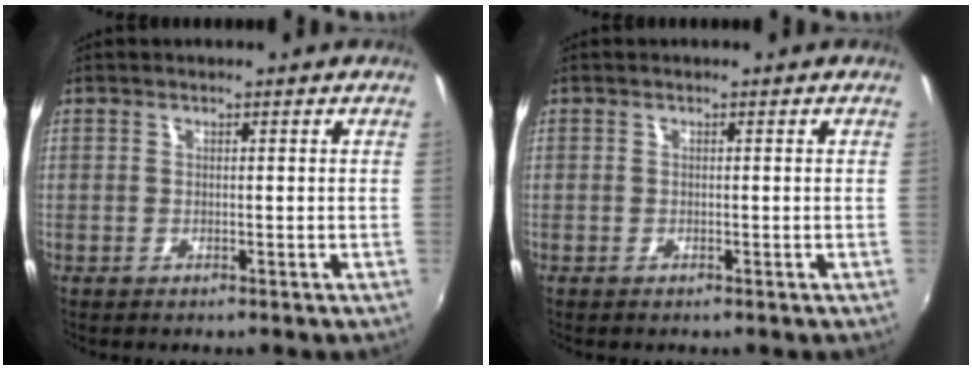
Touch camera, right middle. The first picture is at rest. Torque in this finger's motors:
{"motor_torque": [0.62, -0.37, 0.20, -0.02]}